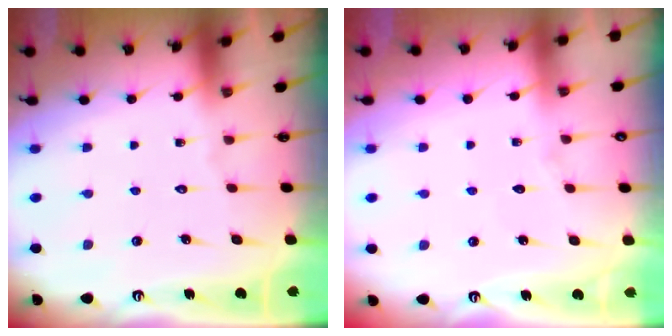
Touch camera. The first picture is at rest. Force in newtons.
{"total": 3.5, "press": 3.5, "slide": 0.5}